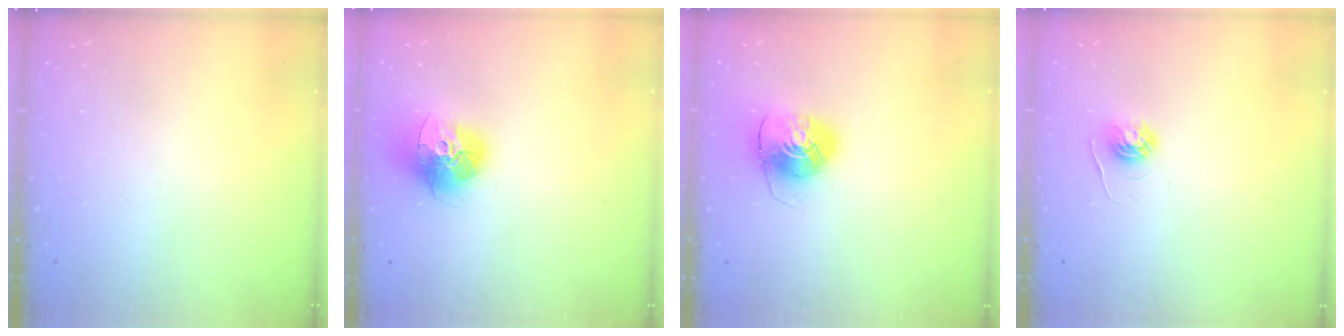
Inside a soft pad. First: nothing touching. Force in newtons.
{"total": 15.8, "press": 15.7, "slide": 1.6}
{"total": 8.5, "press": 8.5, "slide": 0.1}
{"total": 4.7, "press": 4.6, "slide": 0.4}